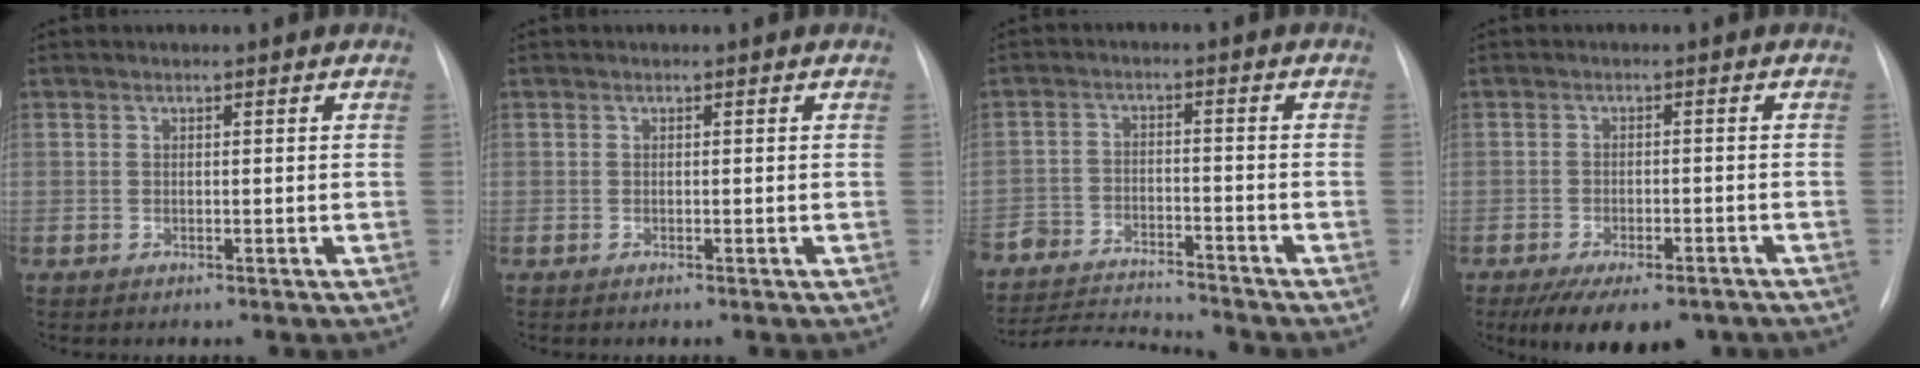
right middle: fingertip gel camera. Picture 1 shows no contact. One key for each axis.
{"total": 0.0}
{"total": 13.6, "fx": -13.2, "fy": -0.2, "fz": 3.2, "tx": -0.053, "ty": -0.003, "tz": -0.216}
{"total": 11.7, "fx": -8.7, "fy": 4.6, "fz": 6.3, "tx": -0.094, "ty": -0.009, "tz": -0.120}